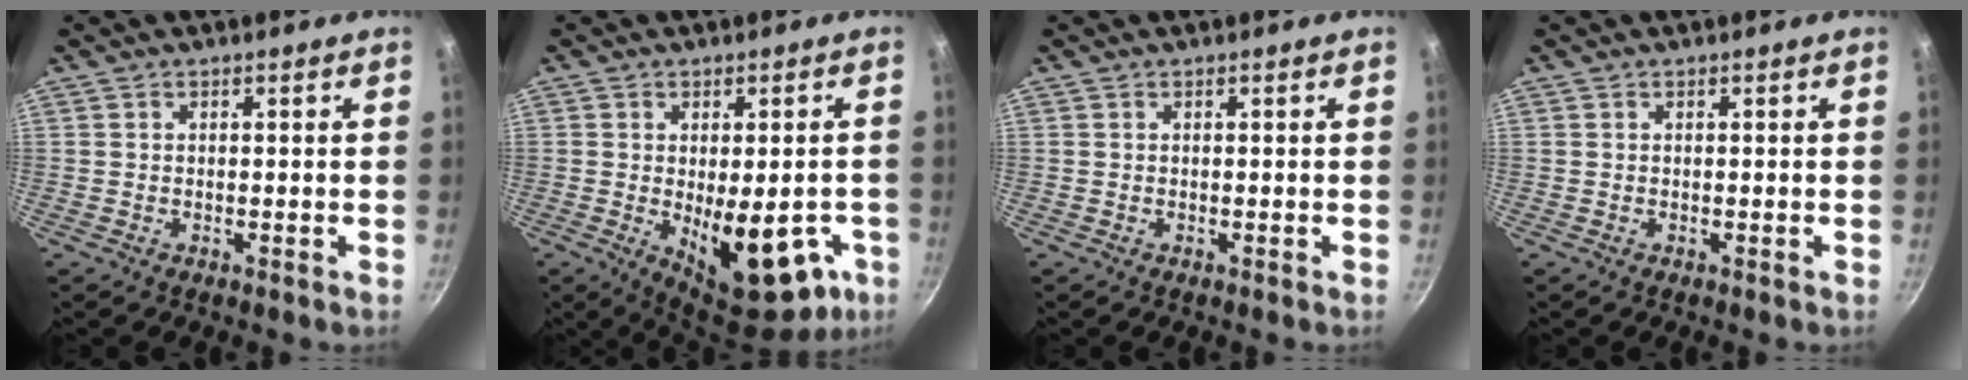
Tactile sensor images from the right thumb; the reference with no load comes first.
{"total": 16.9, "force": [-4.8, 8.0, 14.1], "torque": [-0.149, -0.012, -0.044]}
{"total": 0.0}
{"total": 0.0}